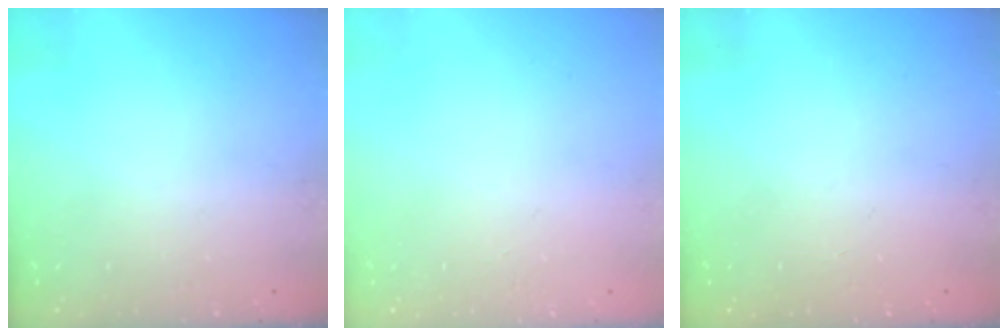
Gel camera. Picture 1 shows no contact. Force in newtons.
{"total": 0.0}
{"total": 0.0}